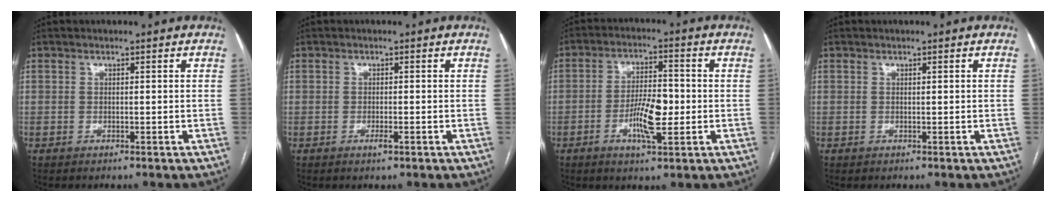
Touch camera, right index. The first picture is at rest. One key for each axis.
{"total": 1.1, "fx": -0.5, "fy": 0.3, "fz": 0.9, "tx": -0.014, "ty": 0.000, "tz": -0.007}
{"total": 7.6, "fx": -1.8, "fy": 2.1, "fz": 7.1, "tx": -0.132, "ty": 0.005, "tz": -0.032}
{"total": 0.0}